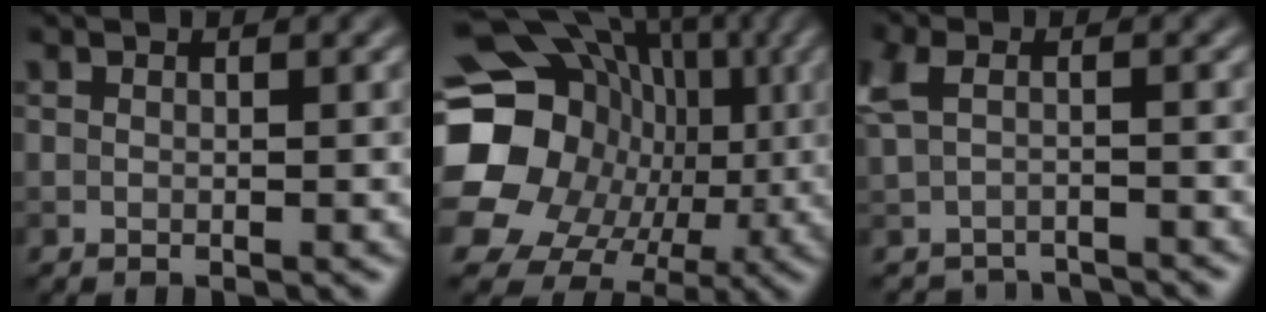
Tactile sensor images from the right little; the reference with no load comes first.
{"total": 20.6, "force": [-0.5, 18.3, 9.5], "torque": [-0.206, 0.014, -0.039]}
{"total": 4.2, "force": [-3.3, 1.8, 1.8], "torque": [-0.045, -0.023, -0.055]}